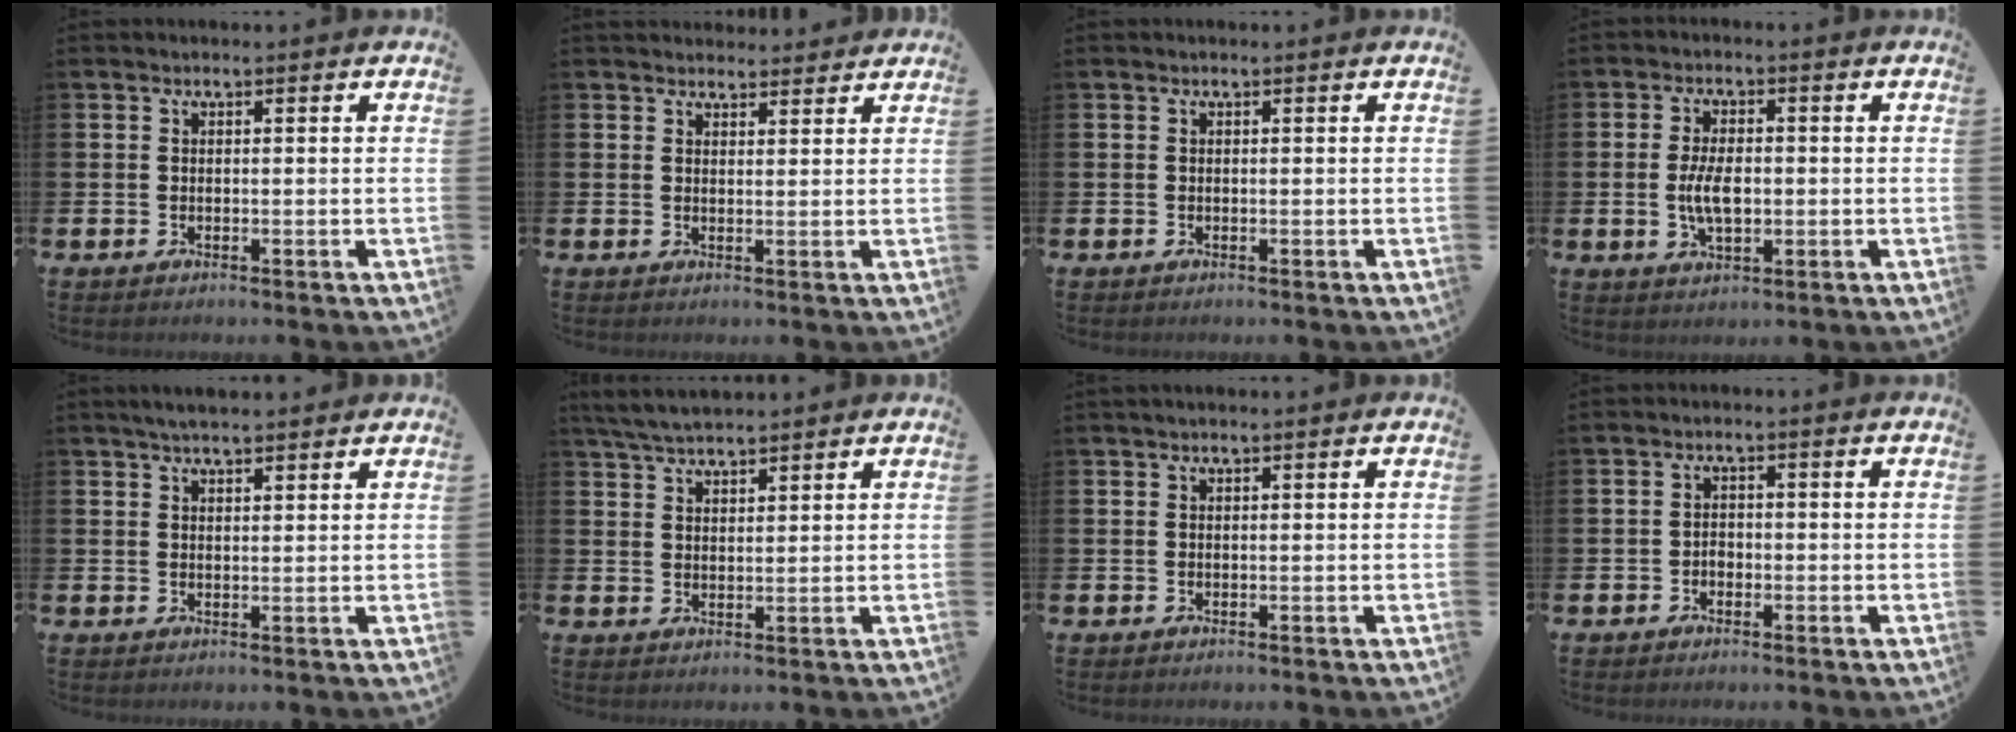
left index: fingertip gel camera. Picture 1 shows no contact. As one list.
[{"total": 2.6, "force": [2.5, 0.7, -0.2], "torque": [0.007, -0.012, 0.045]}, {"total": 0.0}, {"total": 5.2, "force": [-0.2, 2.5, 4.5], "torque": [-0.078, -0.001, -0.009]}, {"total": 3.2, "force": [2.9, 0.5, 1.1], "torque": [-0.025, -0.005, 0.052]}, {"total": 4.2, "force": [3.9, 0.8, 1.3], "torque": [-0.035, -0.010, 0.073]}, {"total": 0.6, "force": [0.5, 0.0, 0.3], "torque": [-0.001, -0.001, 0.009]}, {"total": 1.3, "force": [-0.5, 1.0, 0.6], "torque": [-0.008, 0.002, -0.012]}]